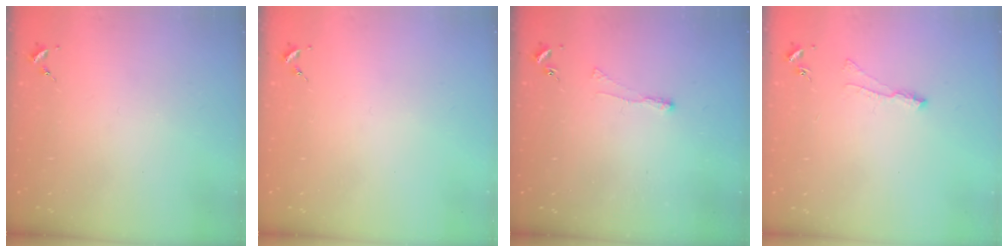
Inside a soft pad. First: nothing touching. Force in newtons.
{"total": 0.0}
{"total": 3.2, "press": 3.1, "slide": 0.6}
{"total": 6.5, "press": 6.5, "slide": 0.6}